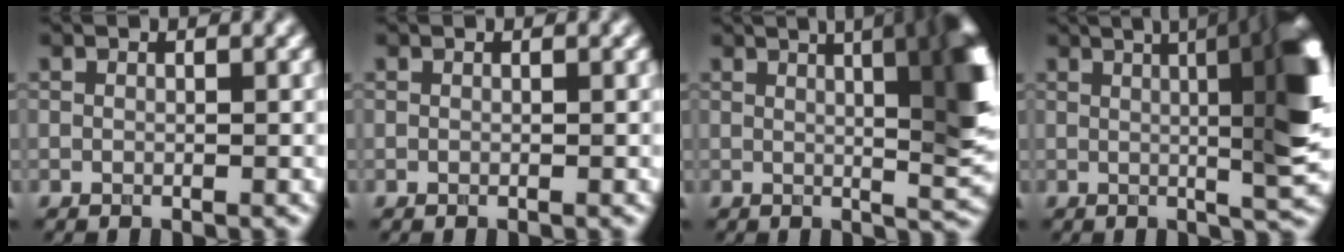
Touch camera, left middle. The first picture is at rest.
{"total": 0.0}
{"total": 13.5, "force": [3.7, 5.3, 11.8], "torque": [-0.091, 0.038, 0.032]}
{"total": 14.8, "force": [2.4, 5.3, 13.6], "torque": [-0.094, 0.036, 0.014]}